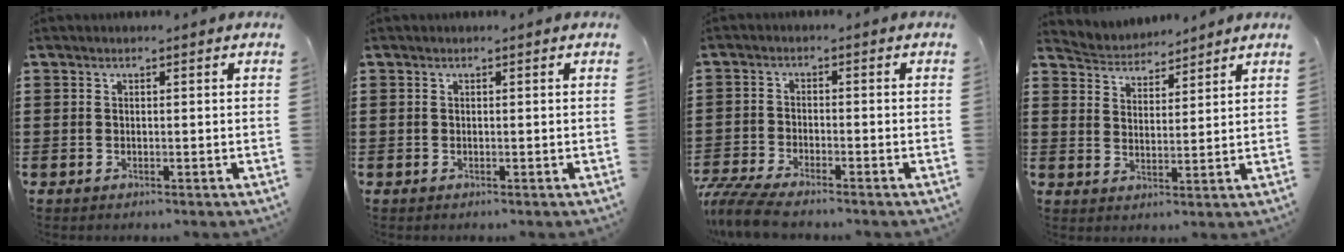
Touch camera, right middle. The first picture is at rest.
{"total": 0.0}
{"total": 5.0, "force": [-4.7, 0.4, 1.8], "torque": [-0.055, -0.012, -0.097]}
{"total": 3.5, "force": [3.4, 0.6, -0.7], "torque": [-0.006, -0.021, 0.059]}